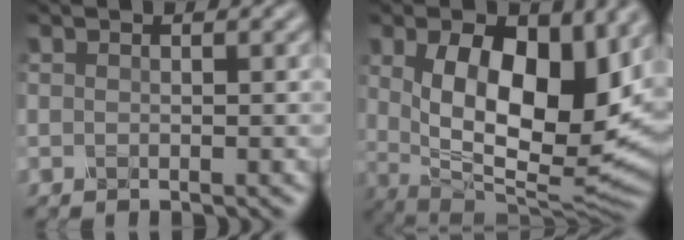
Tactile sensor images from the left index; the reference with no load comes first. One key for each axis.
{"total": 13.2, "fx": 2.2, "fy": 6.6, "fz": 11.1, "tx": -0.170, "ty": -0.018, "tz": 0.040}